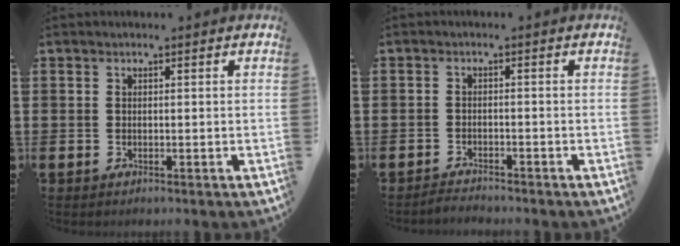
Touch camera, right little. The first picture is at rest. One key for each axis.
{"total": 1.5, "fx": -1.5, "fy": 0.0, "fz": -0.1, "tx": -0.003, "ty": 0.002, "tz": -0.031}